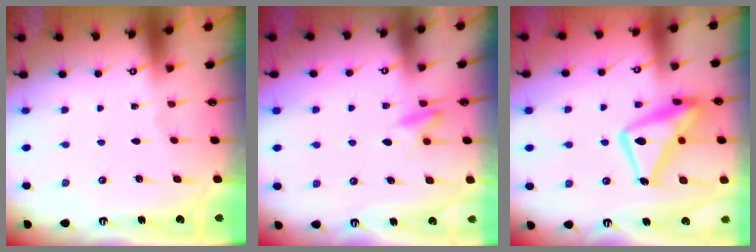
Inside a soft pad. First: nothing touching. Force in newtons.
{"total": 8.0, "press": 7.9, "slide": 1.0}
{"total": 16.2, "press": 16.1, "slide": 1.3}